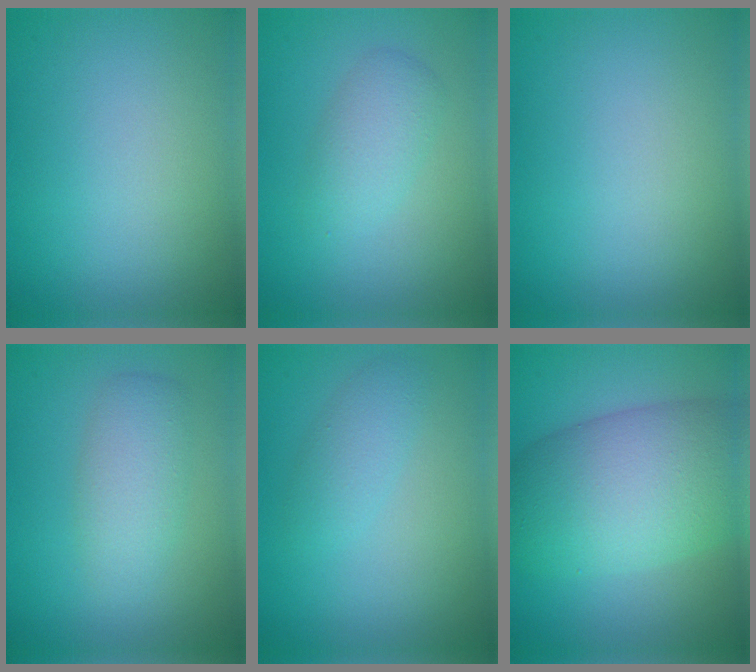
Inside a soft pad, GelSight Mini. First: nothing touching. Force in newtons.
{"total": 2.7, "press": 2.7, "slide": 0.1}
{"total": 0.0}
{"total": 3.2, "press": 3.2, "slide": 0.1}
{"total": 1.9, "press": 1.9, "slide": 0.1}
{"total": 10.0, "press": 10.0, "slide": 0.4}